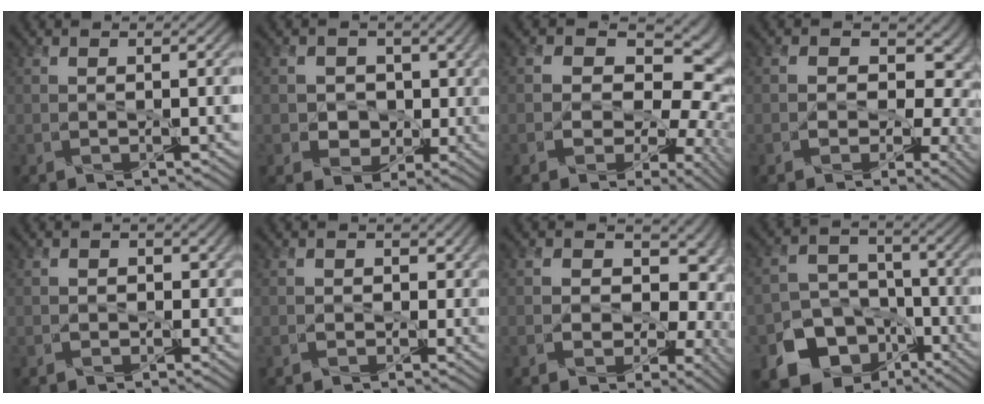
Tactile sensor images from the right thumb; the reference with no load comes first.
{"total": 7.8, "force": [0.1, 6.7, 4.1], "torque": [-0.079, -0.005, -0.005]}
{"total": 14.8, "force": [-0.3, 10.8, 10.2], "torque": [-0.144, -0.001, -0.002]}
{"total": 9.5, "force": [-1.0, 7.1, 6.2], "torque": [-0.082, -0.006, -0.014]}
{"total": 2.8, "force": [-0.3, 2.6, 1.1], "torque": [-0.020, 0.007, -0.008]}
{"total": 2.9, "force": [-0.1, 2.7, 1.2], "torque": [-0.025, 0.005, -0.004]}
{"total": 10.3, "force": [-0.6, 7.6, 7.0], "torque": [-0.098, -0.007, -0.004]}
{"total": 12.4, "force": [-6.4, 9.5, 4.8], "torque": [-0.117, -0.024, -0.111]}